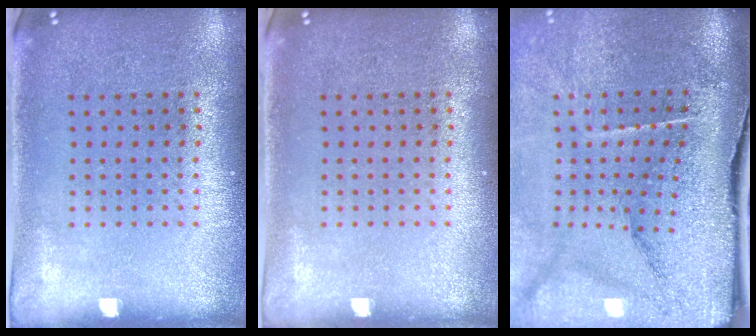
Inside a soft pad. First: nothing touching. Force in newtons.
{"total": 0.0}
{"total": 4.9, "press": 3.9, "slide": 3.0}